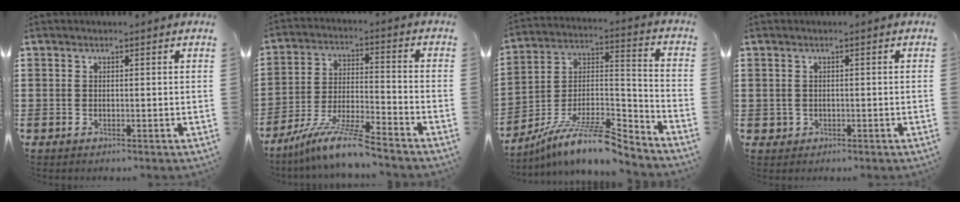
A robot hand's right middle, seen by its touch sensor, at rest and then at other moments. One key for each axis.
{"total": 9.4, "fx": -8.1, "fy": 0.0, "fz": 4.8, "tx": -0.100, "ty": -0.002, "tz": -0.160}
{"total": 11.0, "fx": -8.8, "fy": 1.2, "fz": 6.5, "tx": -0.123, "ty": 0.006, "tz": -0.174}
{"total": 0.7, "fx": -0.1, "fy": 0.6, "fz": 0.1, "tx": -0.005, "ty": 0.006, "tz": -0.004}